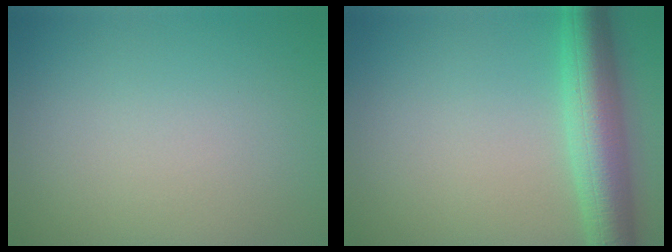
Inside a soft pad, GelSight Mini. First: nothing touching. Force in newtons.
{"total": 6.6, "press": 6.6, "slide": 0.2}